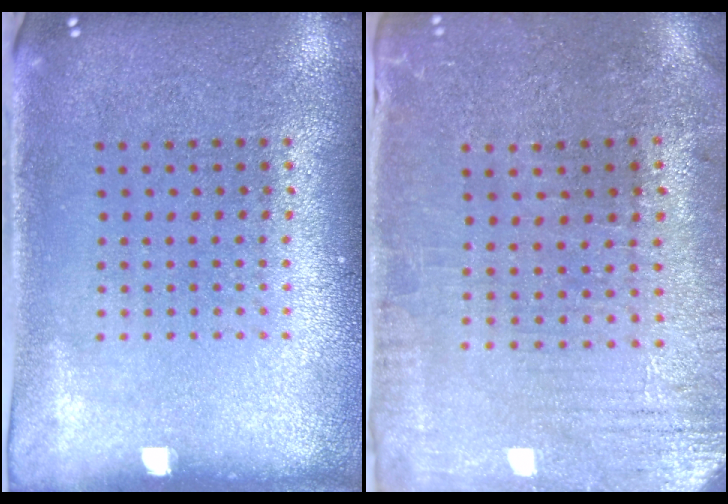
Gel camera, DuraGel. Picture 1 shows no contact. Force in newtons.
{"total": 0.5, "press": 0.3, "slide": 0.4}